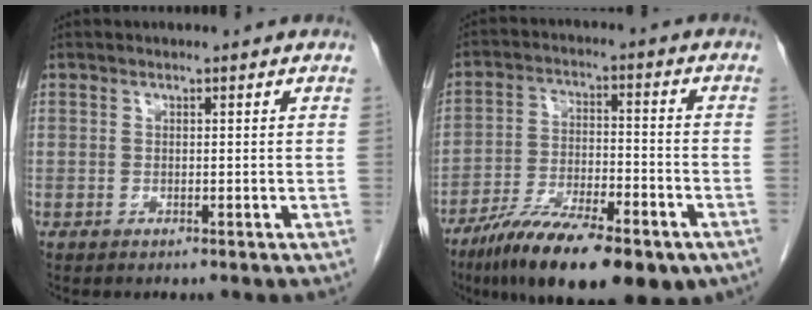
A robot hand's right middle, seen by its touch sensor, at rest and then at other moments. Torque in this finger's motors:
{"motor_torque": [1.39, -0.74, 0.28, 0.17]}